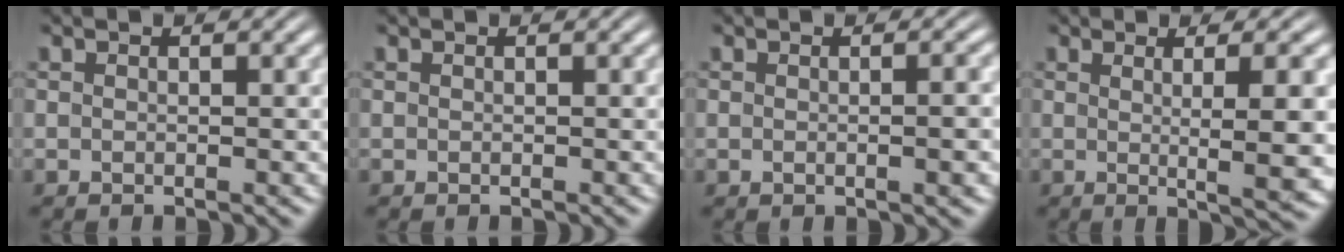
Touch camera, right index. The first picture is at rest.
{"total": 0.0}
{"total": 1.4, "force": [-0.3, 0.0, 1.4], "torque": [-0.020, 0.002, -0.006]}
{"total": 6.0, "force": [0.0, 0.3, 6.0], "torque": [-0.078, 0.000, 0.002]}